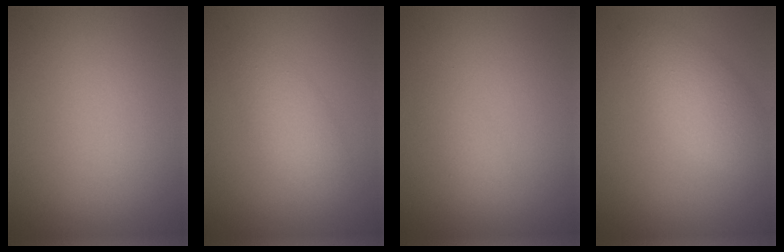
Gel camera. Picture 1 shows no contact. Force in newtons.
{"total": 2.6, "press": 2.6, "slide": 0.1}
{"total": 1.2, "press": 1.2, "slide": 0.0}
{"total": 3.8, "press": 3.8, "slide": 0.3}